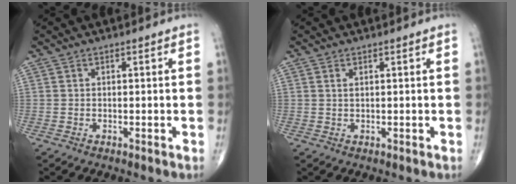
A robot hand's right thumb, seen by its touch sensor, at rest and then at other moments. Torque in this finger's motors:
{"motor_torque": [0.19, -0.39, -0.12, -0.34, -0.02]}